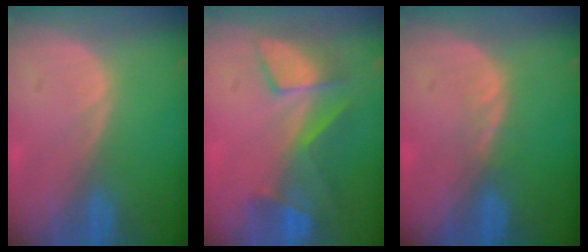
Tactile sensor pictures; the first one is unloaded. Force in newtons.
{"total": 7.4, "press": 7.2, "slide": 1.7}
{"total": 1.5, "press": 1.5, "slide": 0.2}